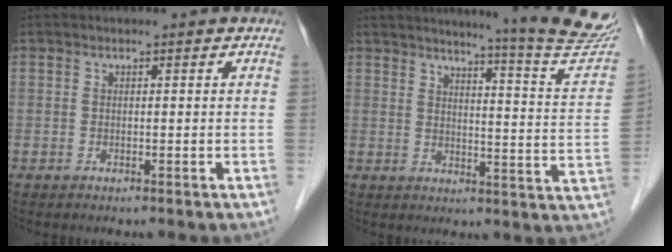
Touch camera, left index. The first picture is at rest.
{"total": 17.6, "force": [16.1, -1.2, 7.1], "torque": [-0.095, -0.102, 0.177]}